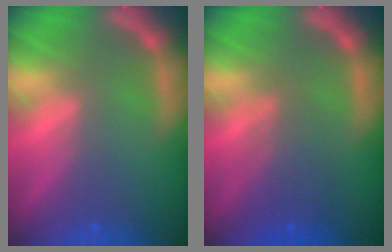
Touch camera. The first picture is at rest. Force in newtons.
{"total": 3.5}